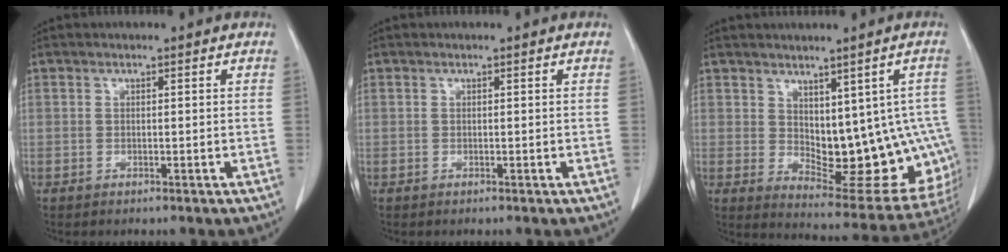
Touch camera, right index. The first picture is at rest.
{"total": 0.0}
{"total": 15.1, "force": [-0.3, 7.8, 12.9], "torque": [-0.129, 0.000, 0.018]}